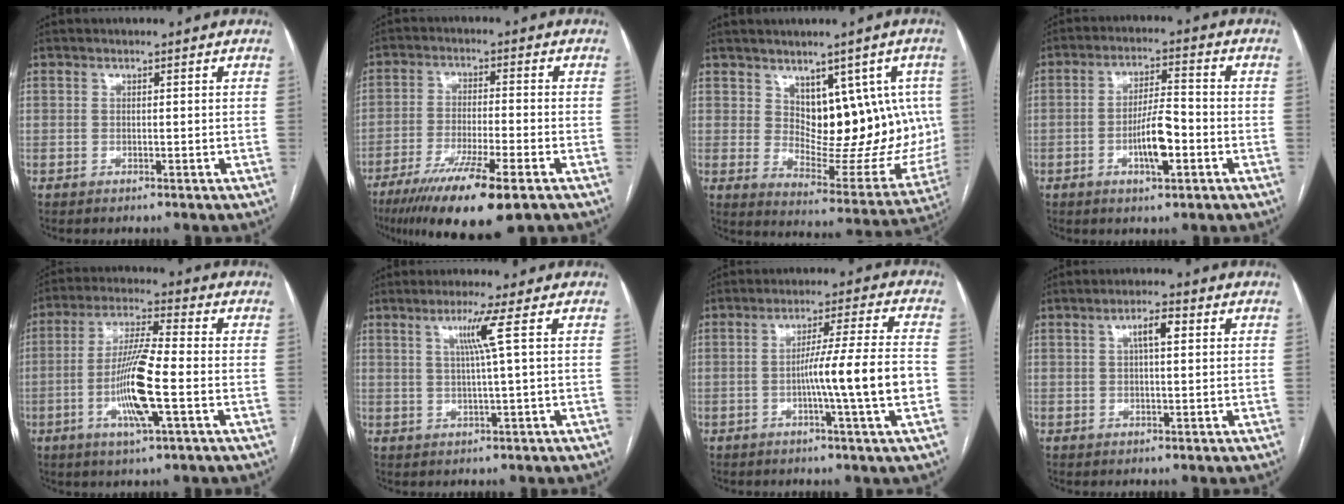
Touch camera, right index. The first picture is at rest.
{"total": 13.3, "force": [-8.3, 1.1, 10.3], "torque": [-0.181, -0.035, -0.137]}
{"total": 13.8, "force": [3.6, 7.6, 10.9], "torque": [-0.112, 0.006, 0.070]}
{"total": 7.4, "force": [-2.4, 1.6, 6.8], "torque": [-0.125, 0.005, -0.041]}
{"total": 11.1, "force": [-3.0, 0.6, 10.7], "torque": [-0.210, -0.007, -0.060]}
{"total": 4.3, "force": [1.4, -1.5, 3.8], "torque": [-0.078, -0.001, 0.029]}
{"total": 10.4, "force": [-2.3, -1.4, 10.1], "torque": [-0.164, 0.003, -0.038]}
{"total": 3.4, "force": [0.9, 0.7, 3.2], "torque": [-0.057, 0.011, 0.015]}